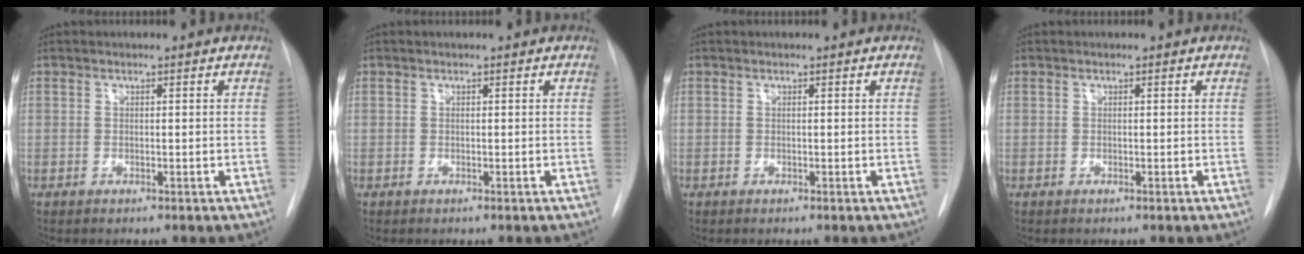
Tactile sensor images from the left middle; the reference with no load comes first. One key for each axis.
{"total": 0.0}
{"total": 0.0}
{"total": 0.0}